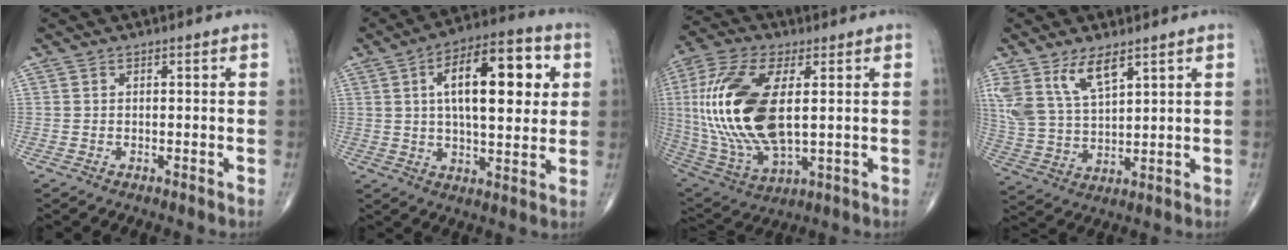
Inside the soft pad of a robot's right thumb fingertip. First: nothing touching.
{"total": 18.6, "force": [4.6, 7.8, 16.2], "torque": [-0.225, 0.006, 0.065]}
{"total": 23.2, "force": [2.4, 10.8, 20.4], "torque": [-0.444, -0.014, 0.050]}
{"total": 10.5, "force": [6.4, 4.3, 7.2], "torque": [-0.140, -0.023, 0.139]}